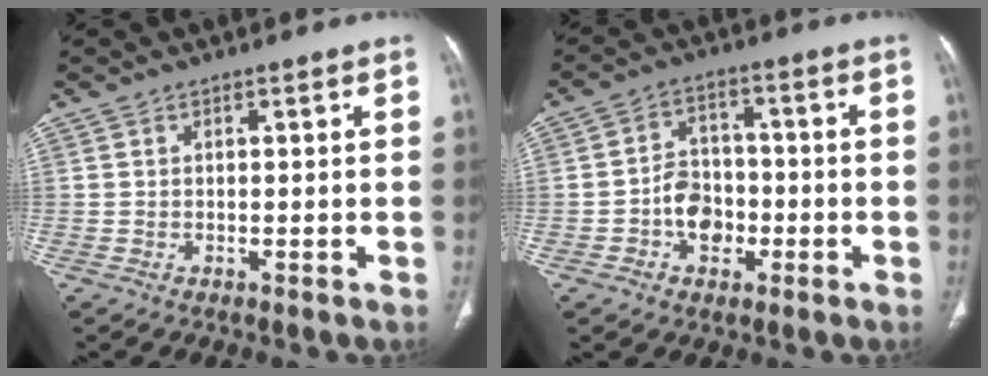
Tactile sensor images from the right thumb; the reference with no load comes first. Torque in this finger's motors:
{"motor_torque": [1.32, 1.15, 0.58, -0.30, 0.04]}